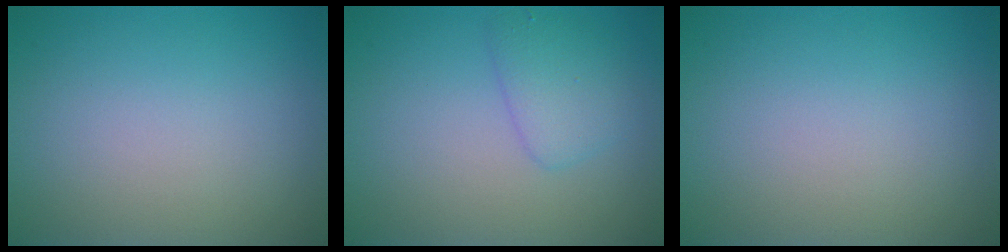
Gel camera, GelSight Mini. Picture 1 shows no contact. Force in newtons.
{"total": 2.3, "press": 2.3, "slide": 0.2}
{"total": 0.0}